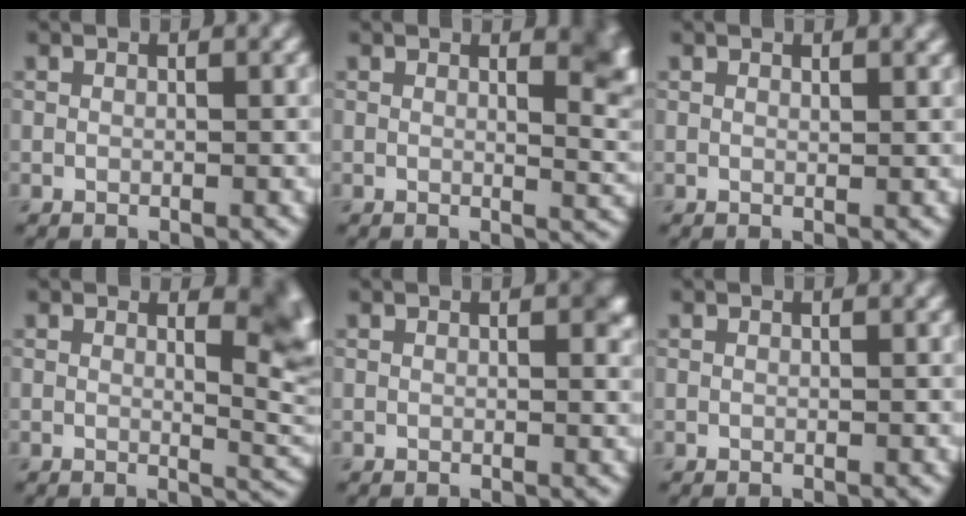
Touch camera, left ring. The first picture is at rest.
{"total": 4.1, "force": [1.9, 1.5, 3.3], "torque": [-0.021, 0.000, 0.024]}
{"total": 0.7, "force": [0.6, 0.1, 0.3], "torque": [-0.002, -0.001, 0.010]}
{"total": 5.0, "force": [1.7, 2.1, 4.1], "torque": [-0.029, -0.011, 0.028]}
{"total": 1.4, "force": [0.6, 0.5, 1.3], "torque": [-0.010, -0.002, 0.010]}
{"total": 0.0}